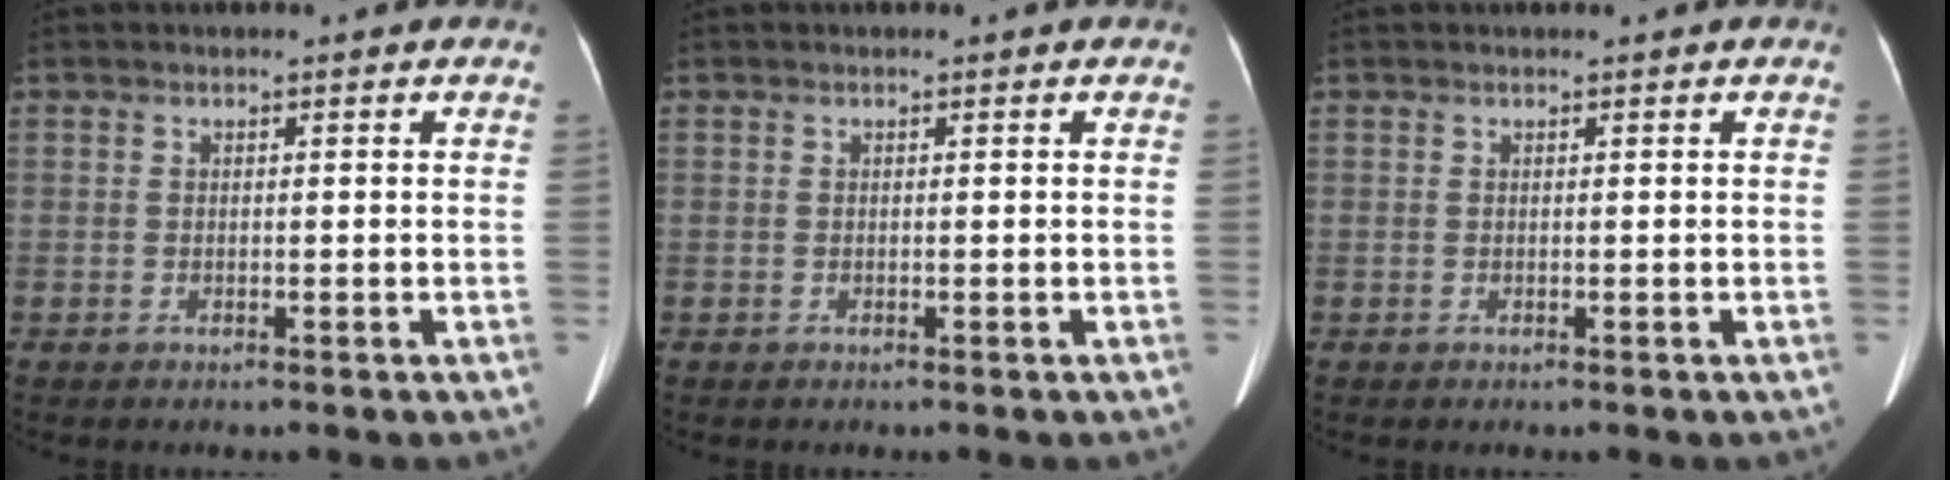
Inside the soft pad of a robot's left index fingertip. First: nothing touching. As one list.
[{"total": 0.0}, {"total": 0.0}]